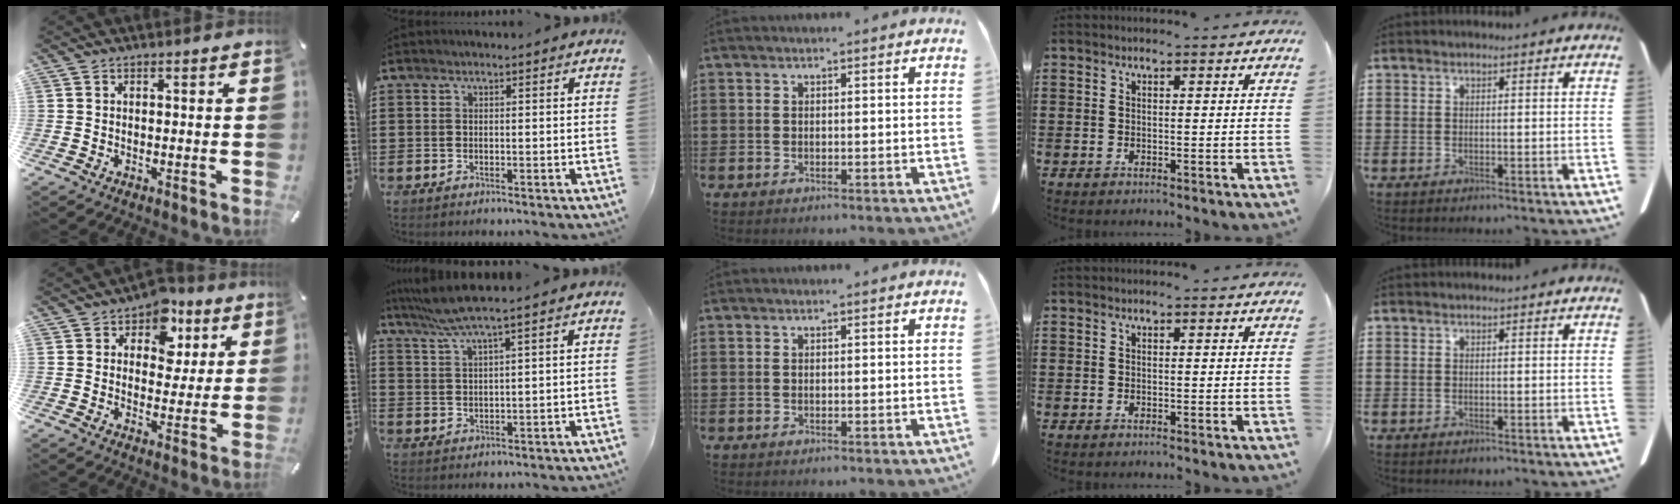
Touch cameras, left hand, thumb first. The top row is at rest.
{"thumb": {"total": 8.4, "force": [4.3, 6.5, 3.2], "torque": [-0.037, -0.028, 0.069]}, "index": {"total": 5.0, "force": [3.4, -0.2, 3.6], "torque": [-0.079, -0.003, 0.061]}}